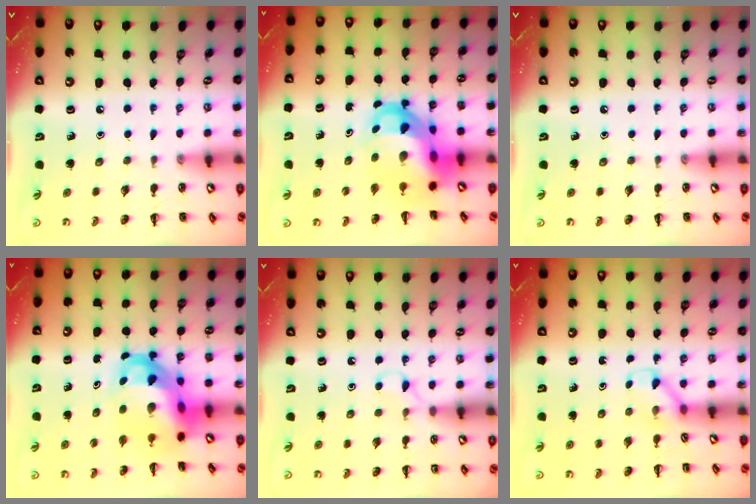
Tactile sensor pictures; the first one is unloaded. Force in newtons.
{"total": 10.7, "press": 10.4, "slide": 2.5}
{"total": 0.0}
{"total": 8.9, "press": 8.6, "slide": 2.4}
{"total": 2.6, "press": 2.4, "slide": 0.9}
{"total": 2.6, "press": 2.4, "slide": 0.9}